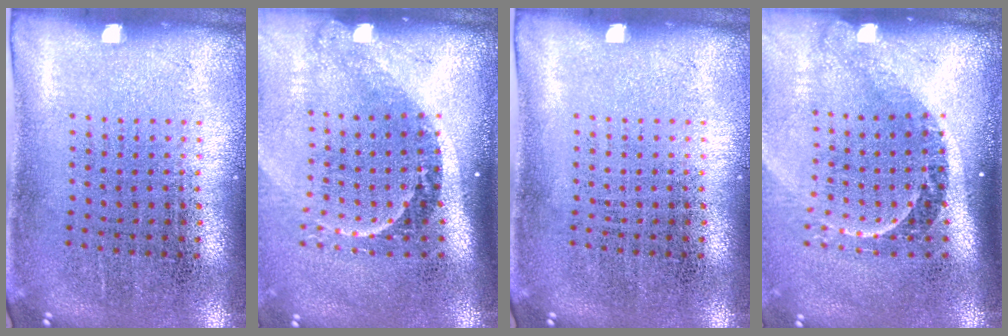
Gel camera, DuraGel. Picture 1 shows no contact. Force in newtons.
{"total": 2.2, "press": 1.5, "slide": 1.6}
{"total": 0.0}
{"total": 2.3, "press": 1.6, "slide": 1.7}